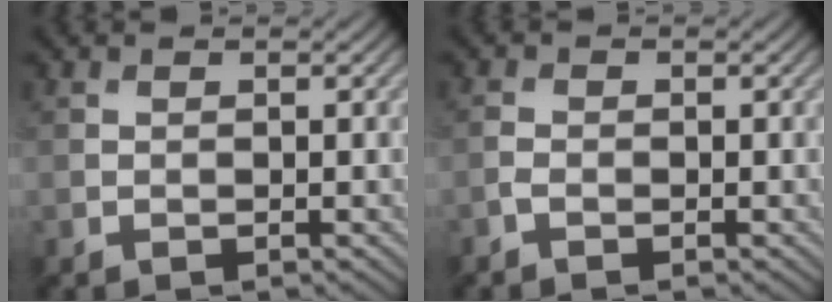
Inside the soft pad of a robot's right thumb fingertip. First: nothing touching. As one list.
[{"total": 1.2, "force": [-0.8, 0.6, 0.6], "torque": [-0.016, 0.001, -0.020]}]